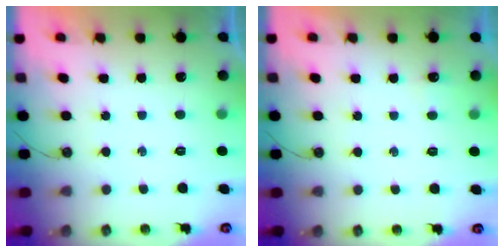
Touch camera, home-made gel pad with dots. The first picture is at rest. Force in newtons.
{"total": 1.9, "press": 1.9, "slide": 0.3}